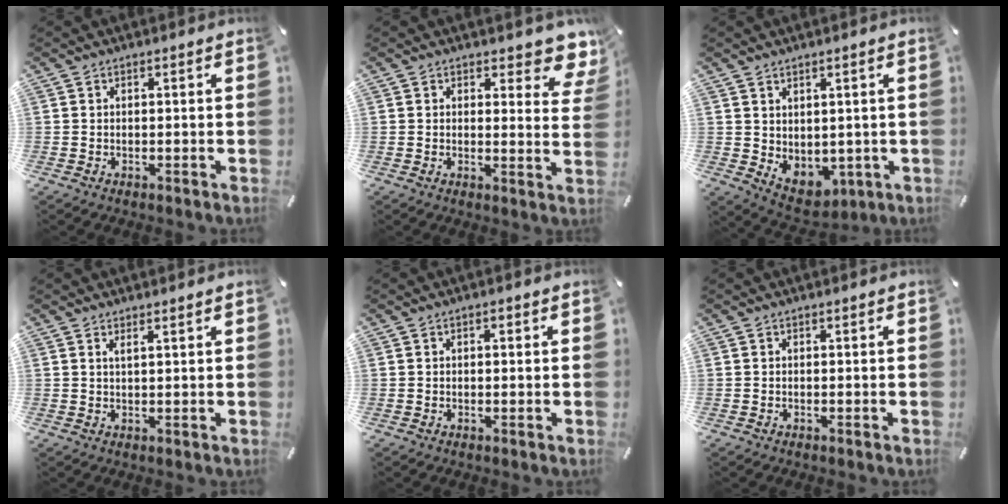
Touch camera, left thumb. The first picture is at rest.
{"total": 6.0, "force": [4.5, 3.0, 2.8], "torque": [-0.019, -0.035, 0.075]}
{"total": 4.6, "force": [1.4, 3.9, 1.8], "torque": [-0.026, -0.012, 0.032]}
{"total": 1.7, "force": [1.3, -0.1, 1.1], "torque": [-0.022, -0.003, 0.023]}
{"total": 1.1, "force": [0.3, 0.6, 0.9], "torque": [-0.018, 0.005, 0.003]}
{"total": 0.0}